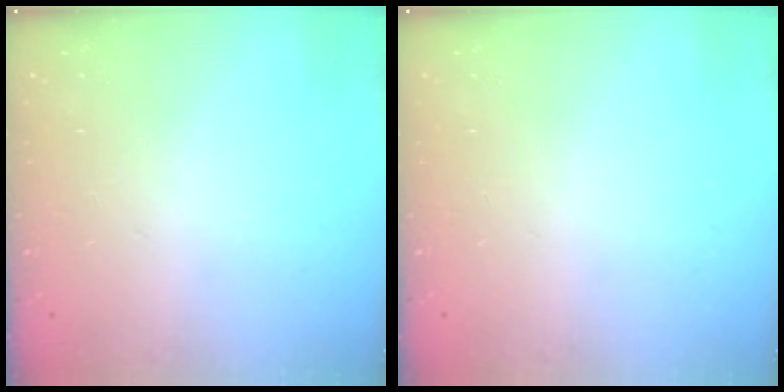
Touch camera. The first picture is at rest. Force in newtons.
{"total": 0.0}